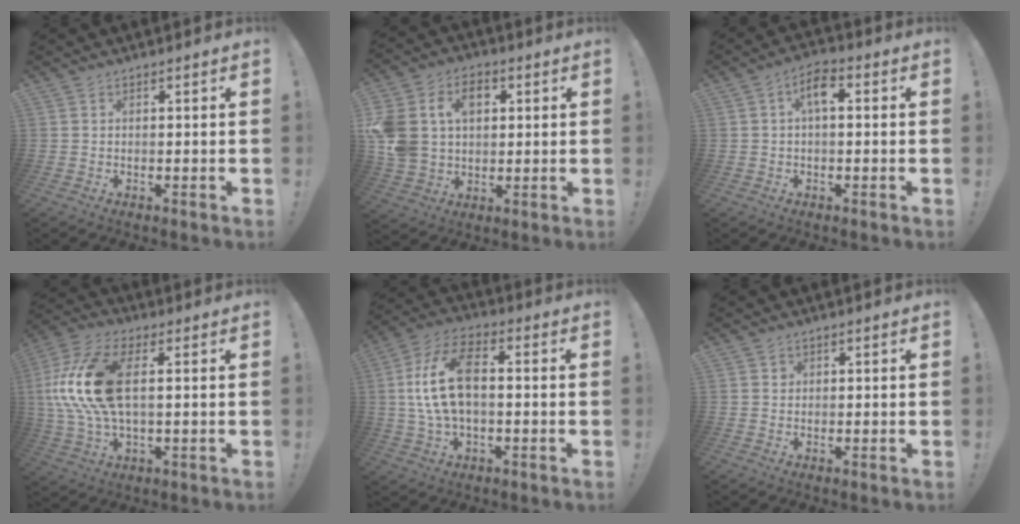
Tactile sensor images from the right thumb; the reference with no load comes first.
{"total": 15.9, "force": [4.3, 12.2, 9.2], "torque": [-0.171, -0.008, 0.082]}
{"total": 6.3, "force": [0.9, 2.9, 5.5], "torque": [-0.086, 0.009, 0.013]}
{"total": 19.7, "force": [2.5, 9.8, 16.9], "torque": [-0.339, -0.001, 0.048]}
{"total": 14.9, "force": [1.0, 8.2, 12.5], "torque": [-0.236, 0.008, 0.017]}
{"total": 1.1, "force": [0.5, 1.0, 0.1], "torque": [0.002, 0.000, 0.007]}